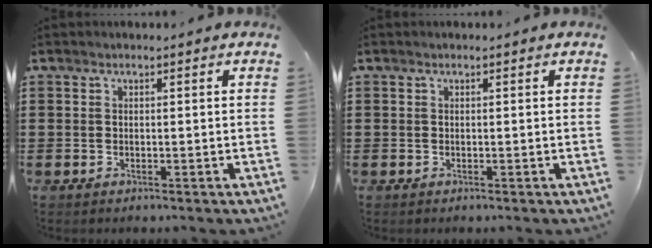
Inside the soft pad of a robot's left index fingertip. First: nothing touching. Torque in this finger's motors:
{"motor_torque": [0.00, 0.01, 0.00, 0.01]}